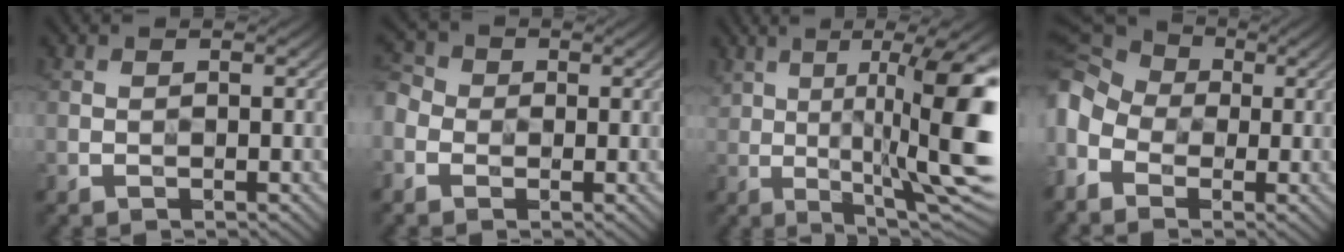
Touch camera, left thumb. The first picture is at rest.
{"total": 4.0, "force": [-1.2, 3.4, 1.7], "torque": [-0.058, 0.001, -0.031]}
{"total": 16.6, "force": [1.5, 4.0, 16.1], "torque": [-0.213, 0.031, 0.030]}
{"total": 11.8, "force": [-1.9, 9.0, 7.4], "torque": [-0.224, -0.011, -0.050]}